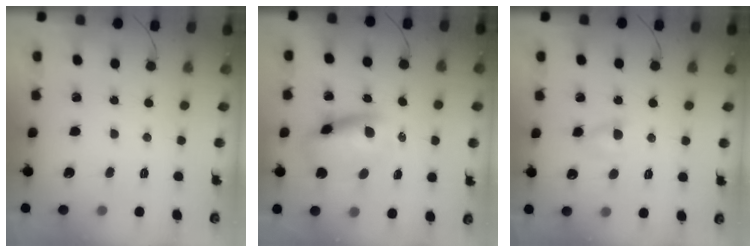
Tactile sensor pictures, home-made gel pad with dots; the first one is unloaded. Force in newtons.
{"total": 9.3, "press": 9.0, "slide": 2.4}
{"total": 2.8, "press": 2.6, "slide": 1.1}